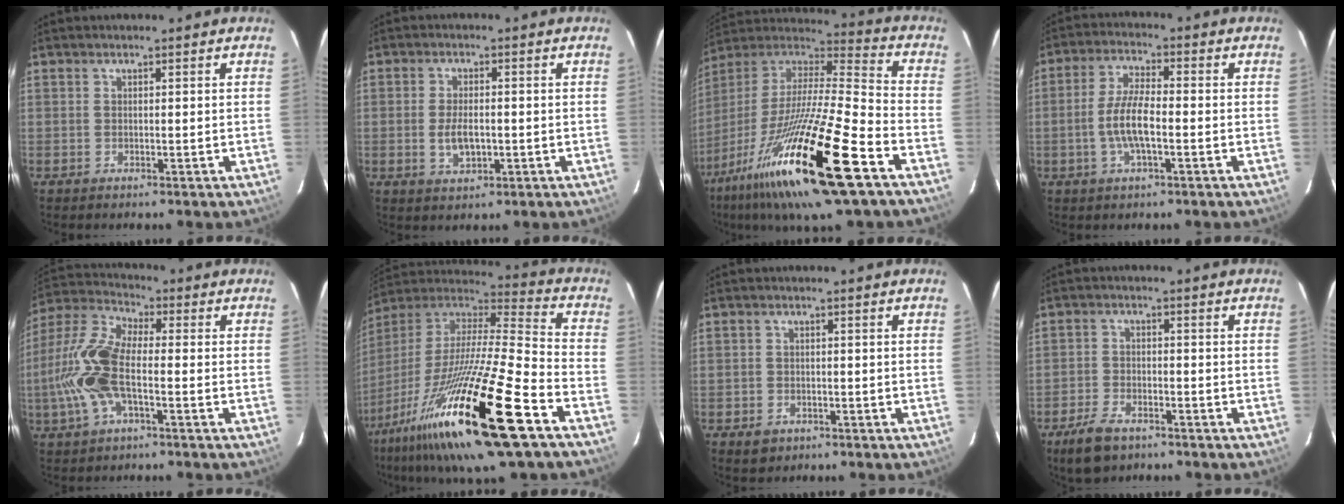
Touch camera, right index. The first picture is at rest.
{"total": 4.8, "force": [-0.9, 2.3, 4.1], "torque": [-0.082, -0.003, -0.013]}
{"total": 29.6, "force": [-16.5, 3.1, 24.3], "torque": [-0.438, -0.060, -0.297]}
{"total": 7.2, "force": [-1.8, 1.8, 6.7], "torque": [-0.137, 0.005, -0.037]}
{"total": 13.4, "force": [-2.9, 4.9, 12.1], "torque": [-0.273, 0.006, -0.065]}
{"total": 31.5, "force": [-17.7, 2.9, 25.9], "torque": [-0.458, -0.066, -0.314]}
{"total": 3.2, "force": [-1.7, 2.5, 0.9], "torque": [-0.027, 0.001, -0.022]}
{"total": 7.0, "force": [-5.0, 3.5, 3.5], "torque": [-0.098, -0.004, -0.091]}